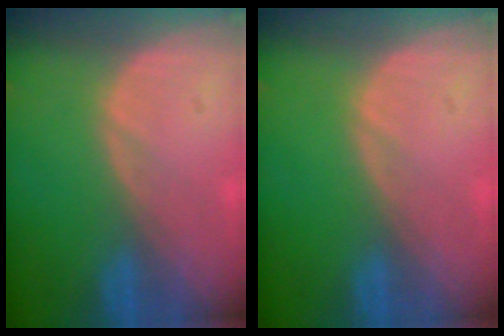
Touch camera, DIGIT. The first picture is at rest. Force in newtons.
{"total": 0.0}